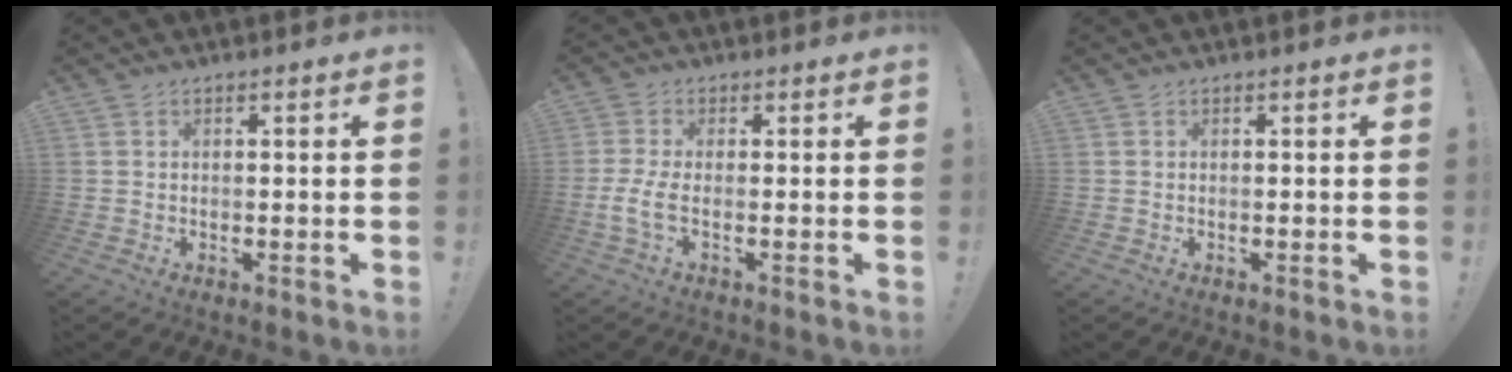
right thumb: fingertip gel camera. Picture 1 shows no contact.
{"total": 5.4, "force": [-1.2, 2.1, 4.8], "torque": [-0.099, -0.006, -0.019]}
{"total": 0.0}